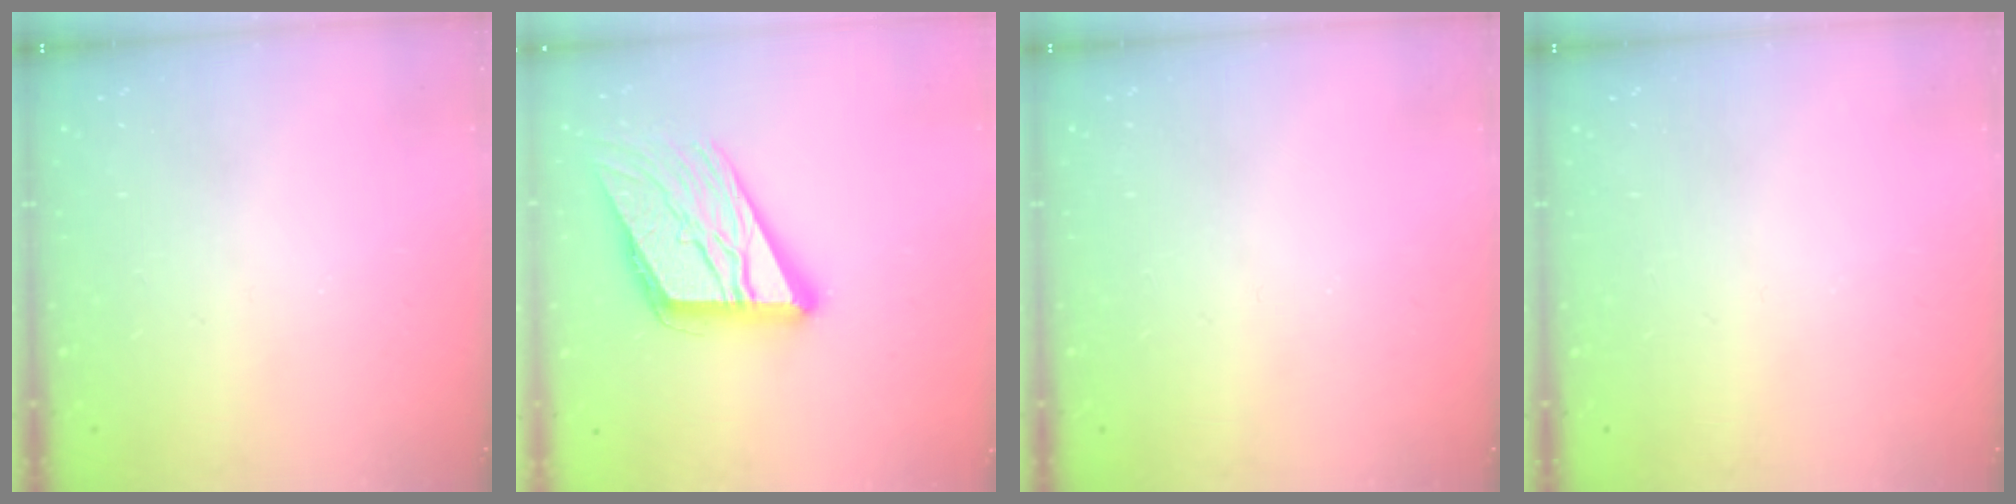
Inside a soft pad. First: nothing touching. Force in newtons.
{"total": 18.6, "press": 18.4, "slide": 2.2}
{"total": 0.0}
{"total": 0.0}